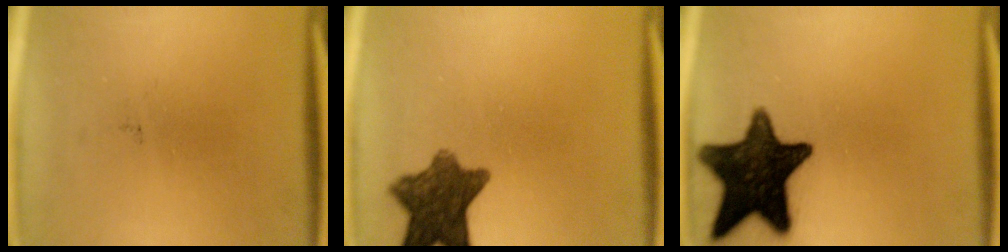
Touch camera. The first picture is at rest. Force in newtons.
{"total": 10.0}
{"total": 17.3}